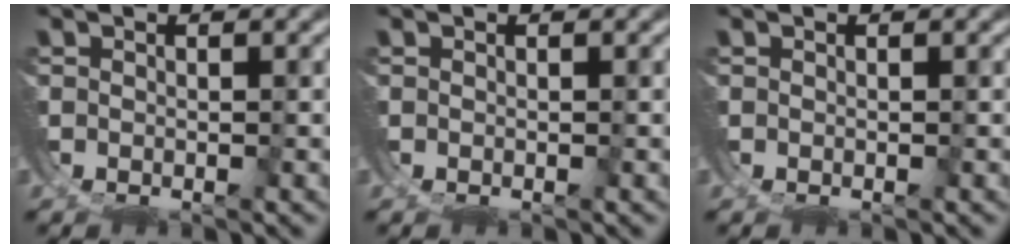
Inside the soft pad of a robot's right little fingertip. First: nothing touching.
{"total": 0.0}
{"total": 0.0}